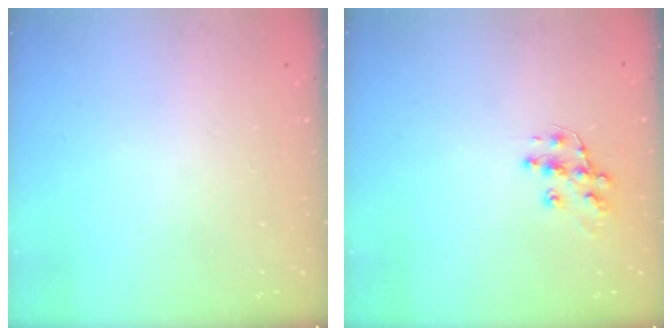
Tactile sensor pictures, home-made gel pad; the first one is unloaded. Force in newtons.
{"total": 10.2, "press": 10.2, "slide": 0.8}